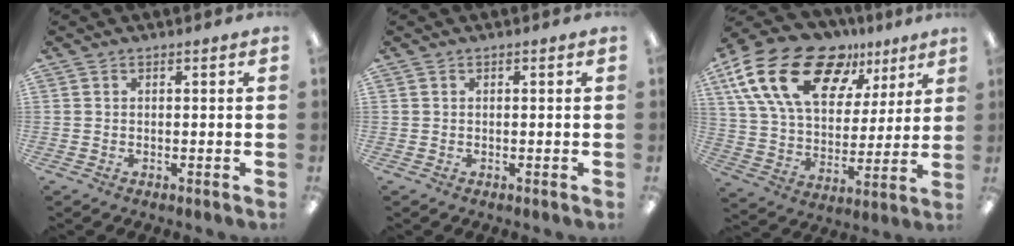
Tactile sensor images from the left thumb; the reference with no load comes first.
{"total": 0.0}
{"total": 23.2, "force": [12.5, 13.2, 14.4], "torque": [-0.268, -0.057, 0.224]}